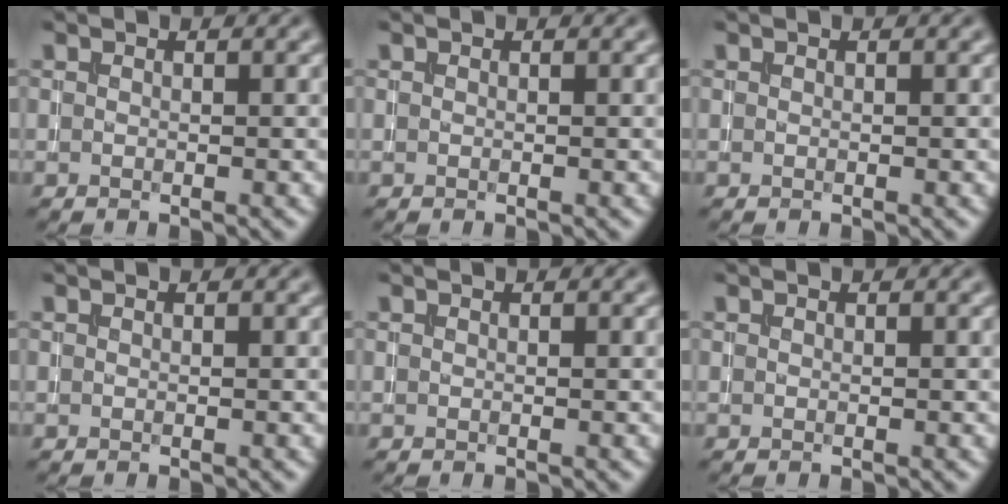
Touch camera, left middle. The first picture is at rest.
{"total": 0.0}
{"total": 0.0}
{"total": 0.0}
{"total": 0.0}
{"total": 0.0}